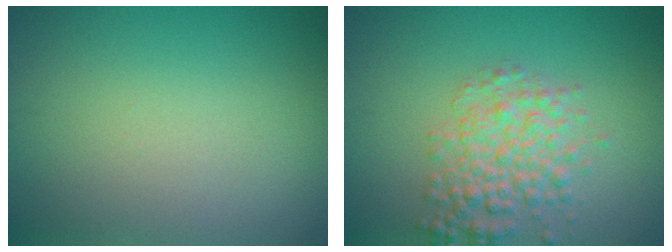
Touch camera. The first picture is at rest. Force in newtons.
{"total": 4.0, "press": 4.0, "slide": 0.1}